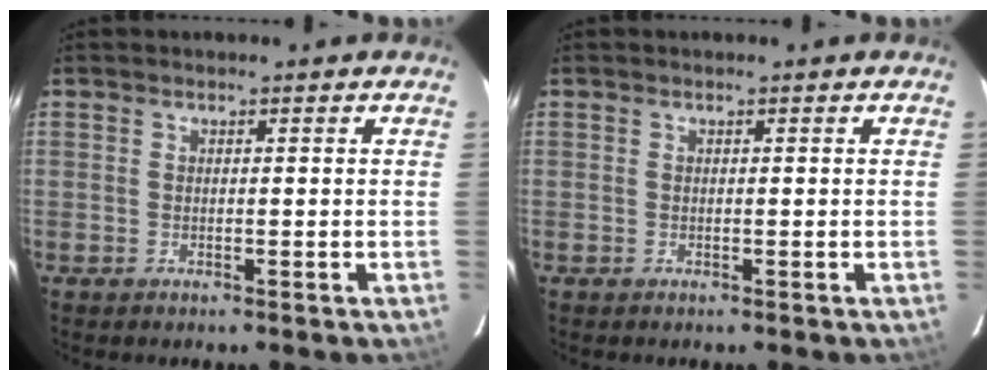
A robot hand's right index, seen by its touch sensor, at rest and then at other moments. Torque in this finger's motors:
{"motor_torque": [0.00, 0.00, 0.01, 0.00]}